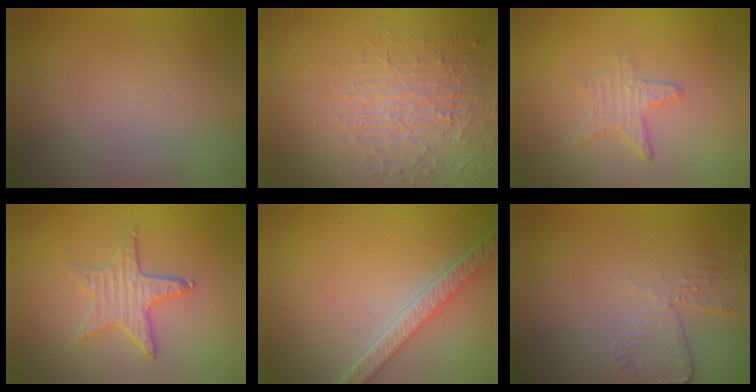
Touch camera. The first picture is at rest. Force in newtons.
{"total": 3.7, "press": 3.4, "slide": 1.3}
{"total": 2.1, "press": 2.0, "slide": 0.4}
{"total": 2.8, "press": 2.5, "slide": 1.3}
{"total": 5.0, "press": 3.7, "slide": 3.4}
{"total": 2.5, "press": 2.3, "slide": 1.2}